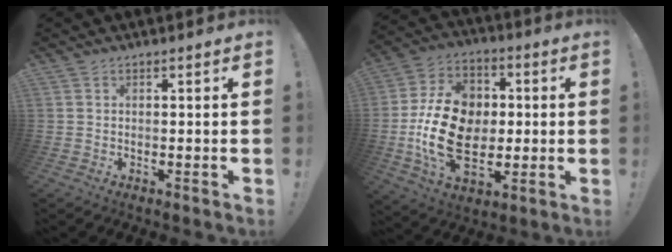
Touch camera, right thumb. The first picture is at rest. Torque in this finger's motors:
{"motor_torque": [1.43, 2.14, 2.15, -0.58, 0.63]}